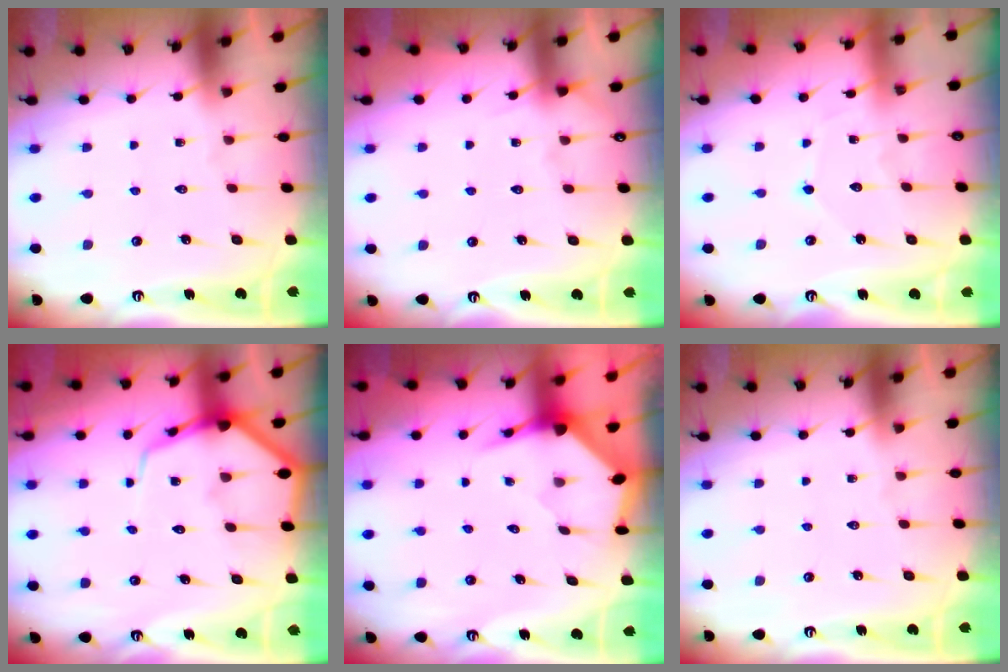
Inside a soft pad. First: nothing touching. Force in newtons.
{"total": 3.7, "press": 3.7, "slide": 0.6}
{"total": 4.0, "press": 4.0, "slide": 0.1}
{"total": 8.5, "press": 8.4, "slide": 0.9}
{"total": 3.6, "press": 3.6, "slide": 0.4}
{"total": 0.0}